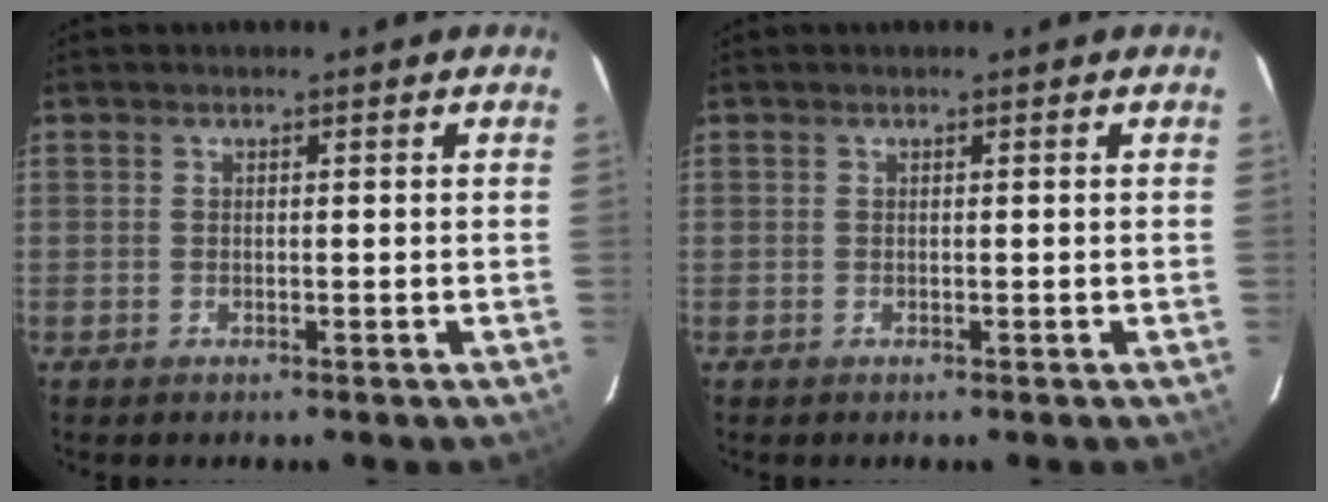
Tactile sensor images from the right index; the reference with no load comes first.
{"total": 0.0}